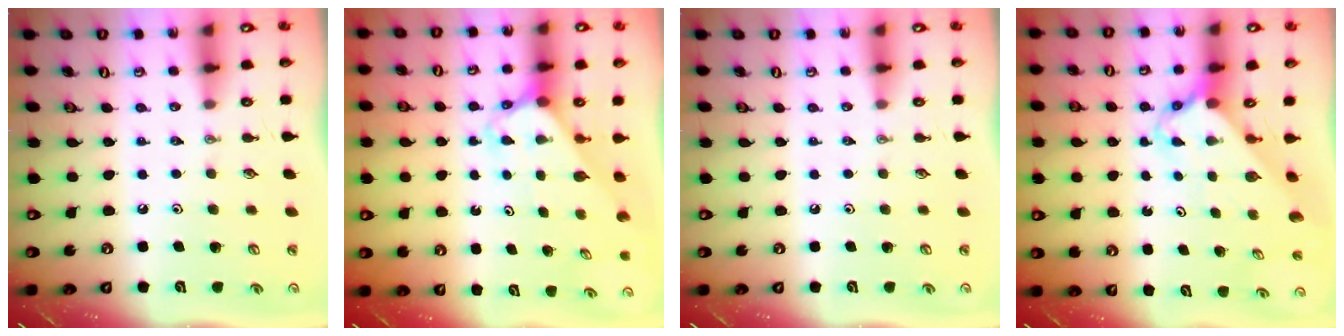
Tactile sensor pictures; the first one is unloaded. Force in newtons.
{"total": 2.7, "press": 2.7, "slide": 0.2}
{"total": 0.0}
{"total": 2.4, "press": 2.4, "slide": 0.2}